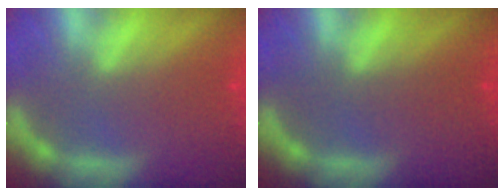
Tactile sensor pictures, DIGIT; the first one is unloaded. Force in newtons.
{"total": 0.0}